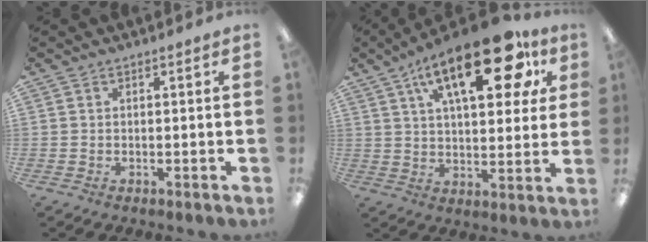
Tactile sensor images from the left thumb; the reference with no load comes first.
{"total": 23.9, "force": [11.4, 10.0, 18.5], "torque": [-0.270, -0.040, 0.178]}